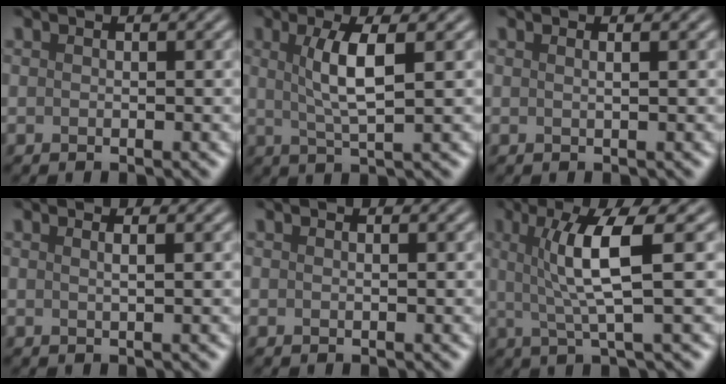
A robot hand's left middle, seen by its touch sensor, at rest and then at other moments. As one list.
[{"total": 4.1, "force": [0.9, 0.8, 3.9], "torque": [-0.076, -0.001, 0.019]}, {"total": 1.1, "force": [0.5, 0.5, 0.9], "torque": [-0.002, -0.001, -0.006]}, {"total": 1.5, "force": [0.6, 0.7, 1.2], "torque": [-0.005, 0.000, -0.007]}, {"total": 0.0}, {"total": 5.5, "force": [0.9, 0.9, 5.4], "torque": [-0.099, 0.004, 0.021]}]